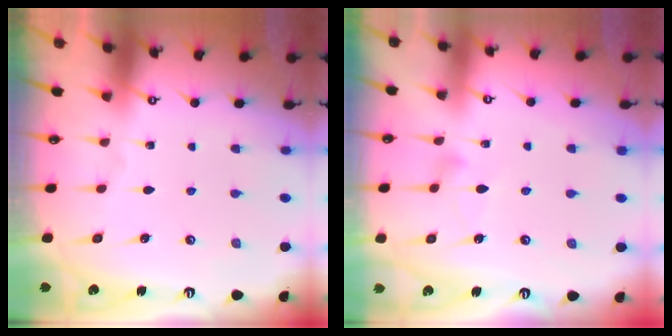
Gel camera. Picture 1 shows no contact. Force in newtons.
{"total": 8.3, "press": 8.3, "slide": 0.5}